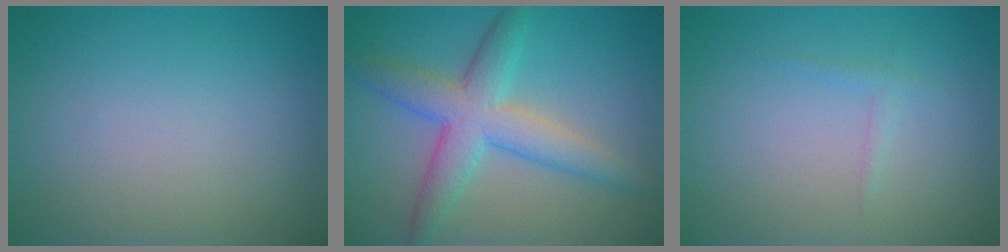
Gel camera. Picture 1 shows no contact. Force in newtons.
{"total": 5.9, "press": 5.9, "slide": 0.2}
{"total": 0.8, "press": 0.8, "slide": 0.1}